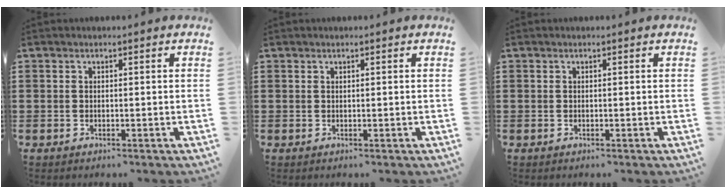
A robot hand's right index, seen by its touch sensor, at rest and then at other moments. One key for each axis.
{"total": 0.0}
{"total": 0.0}